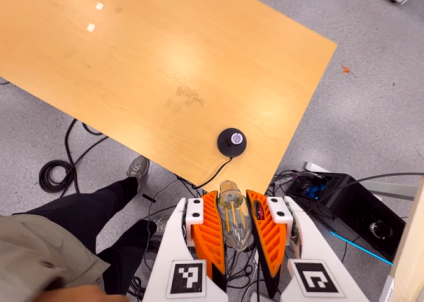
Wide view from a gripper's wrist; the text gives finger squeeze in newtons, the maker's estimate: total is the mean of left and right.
{"total": 22.5, "left": 24.2, "right": 20.9}